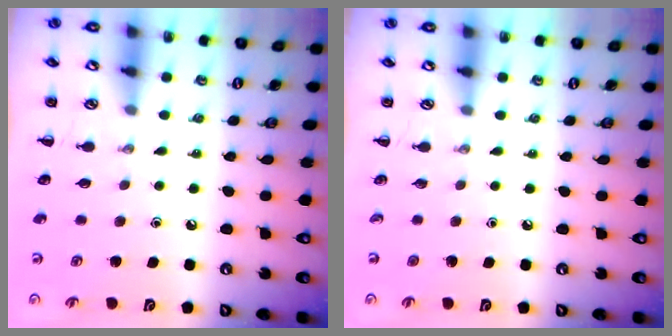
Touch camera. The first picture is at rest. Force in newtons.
{"total": 0.0}